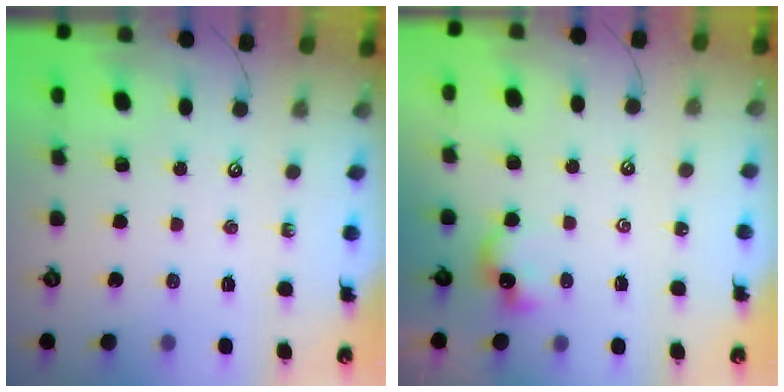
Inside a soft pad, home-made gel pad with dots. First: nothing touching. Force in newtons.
{"total": 1.7, "press": 1.7, "slide": 0.4}